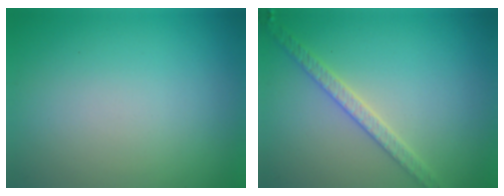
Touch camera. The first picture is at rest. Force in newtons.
{"total": 2.9, "press": 2.8, "slide": 0.6}